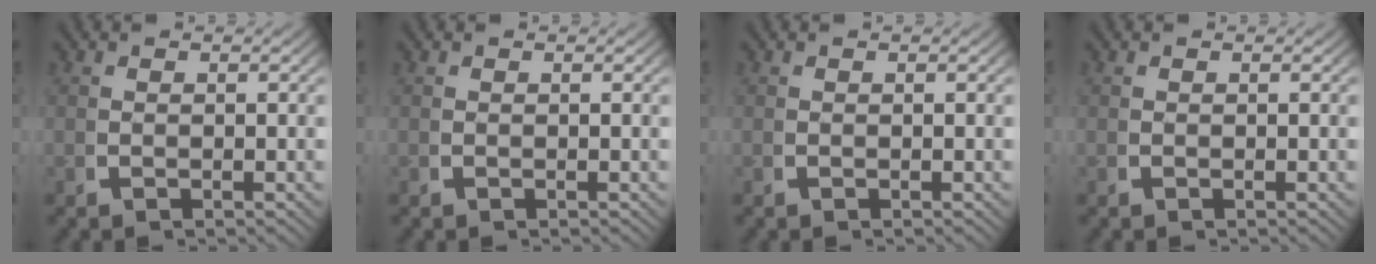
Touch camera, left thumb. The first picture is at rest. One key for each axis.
{"total": 0.0}
{"total": 0.0}
{"total": 0.0}